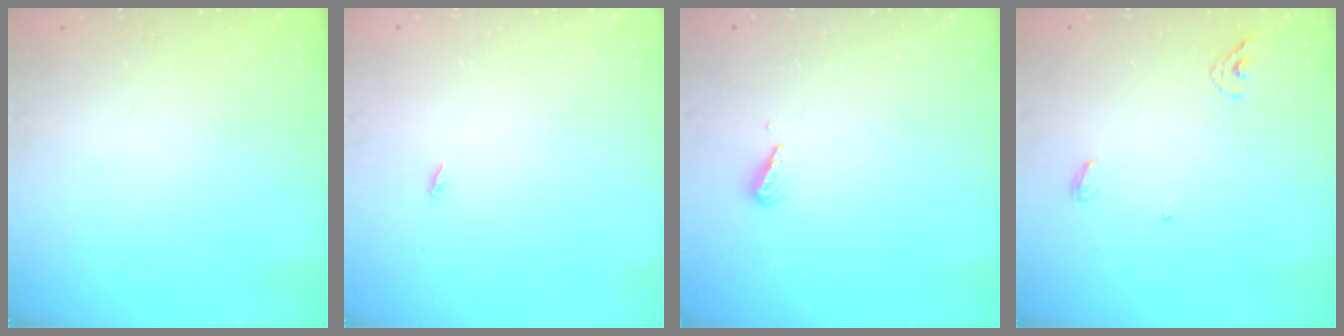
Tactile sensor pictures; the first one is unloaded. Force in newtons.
{"total": 1.8, "press": 1.8, "slide": 0.2}
{"total": 2.8, "press": 2.8, "slide": 0.7}
{"total": 5.1, "press": 5.0, "slide": 1.1}